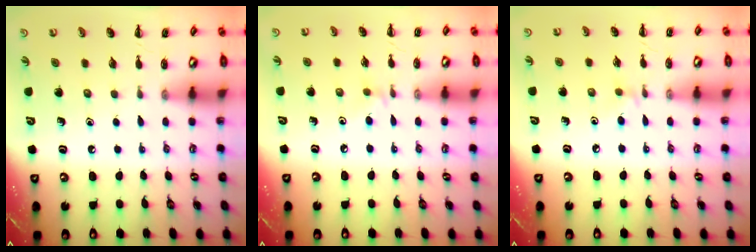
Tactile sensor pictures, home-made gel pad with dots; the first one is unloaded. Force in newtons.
{"total": 3.7, "press": 3.5, "slide": 1.2}
{"total": 3.7, "press": 3.5, "slide": 1.2}